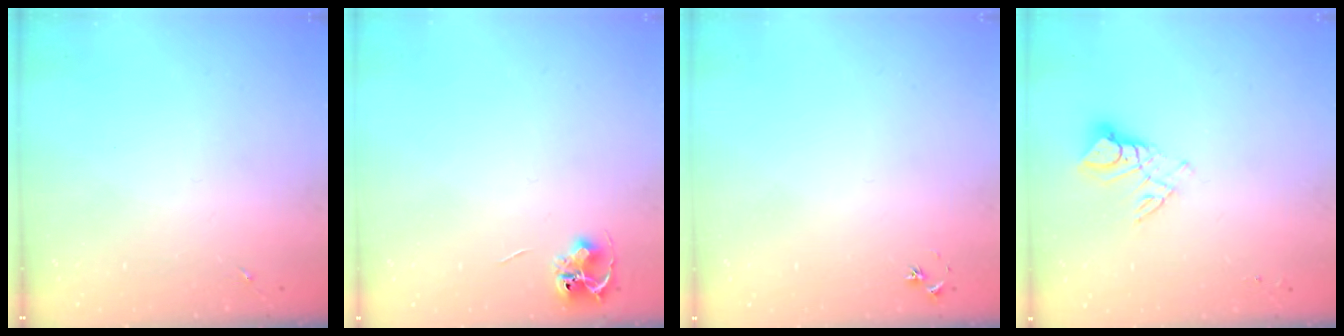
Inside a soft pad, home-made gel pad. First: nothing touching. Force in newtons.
{"total": 6.5, "press": 6.5, "slide": 0.5}
{"total": 3.3, "press": 3.3, "slide": 0.3}
{"total": 8.8, "press": 8.8, "slide": 0.8}